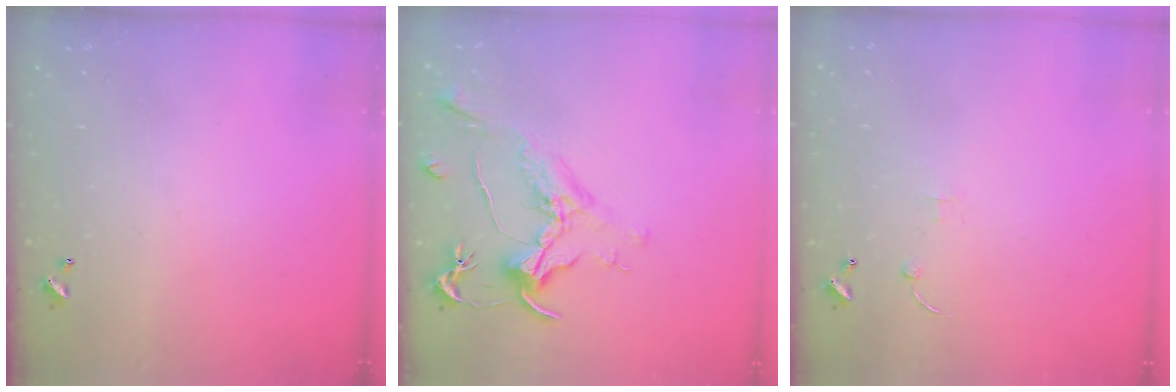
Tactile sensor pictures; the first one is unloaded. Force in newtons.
{"total": 1.6, "press": 1.3, "slide": 0.9}
{"total": 0.8, "press": 0.7, "slide": 0.4}